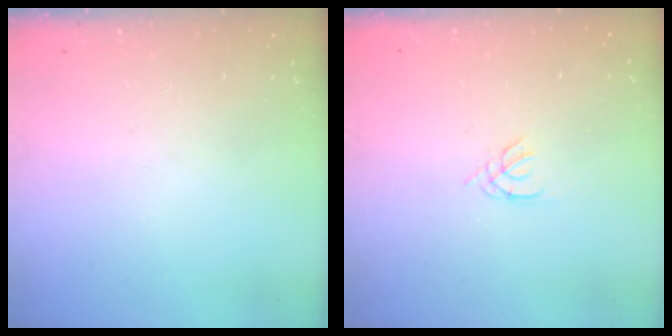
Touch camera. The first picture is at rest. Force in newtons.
{"total": 1.2, "press": 1.2, "slide": 0.3}